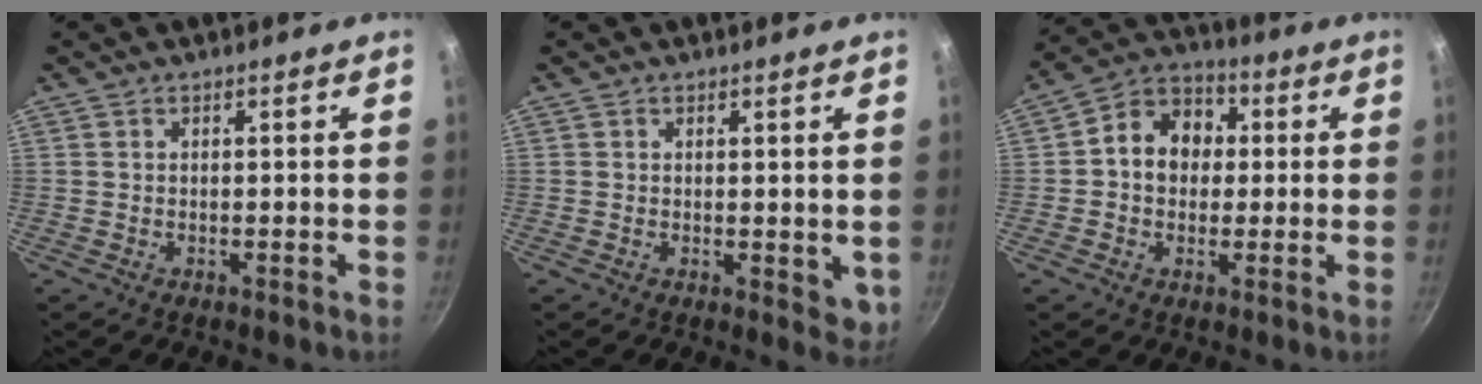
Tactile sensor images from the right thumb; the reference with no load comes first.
{"total": 3.6, "force": [0.8, 2.3, 2.7], "torque": [-0.032, -0.007, 0.012]}
{"total": 10.5, "force": [0.8, 8.6, 5.9], "torque": [-0.057, 0.022, -0.007]}